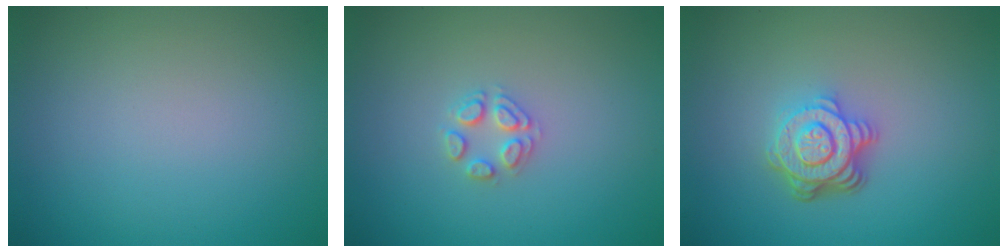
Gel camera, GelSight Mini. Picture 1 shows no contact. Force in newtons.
{"total": 2.0, "press": 2.0, "slide": 0.1}
{"total": 4.7, "press": 3.4, "slide": 3.3}